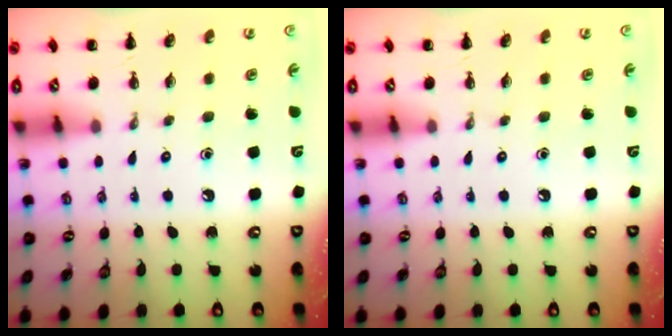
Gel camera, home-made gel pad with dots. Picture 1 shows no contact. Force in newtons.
{"total": 0.0}